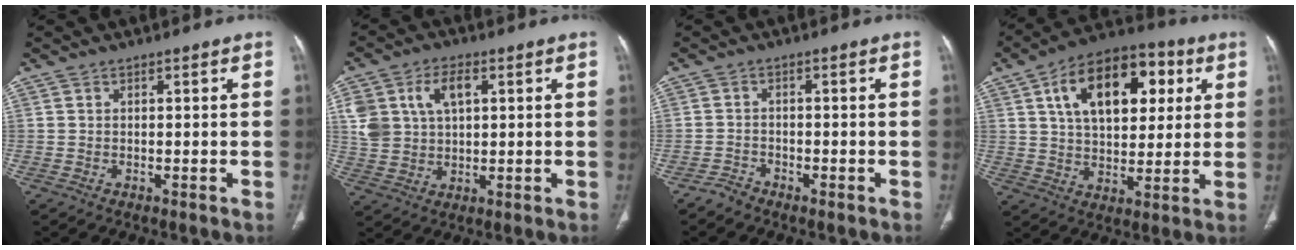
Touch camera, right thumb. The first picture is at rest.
{"total": 10.6, "force": [3.4, 6.9, 7.3], "torque": [-0.132, 0.006, 0.072]}
{"total": 1.9, "force": [-1.8, 0.7, 0.0], "torque": [0.002, 0.005, -0.037]}
{"total": 19.2, "force": [6.4, 11.1, 14.3], "torque": [-0.183, 0.001, 0.097]}